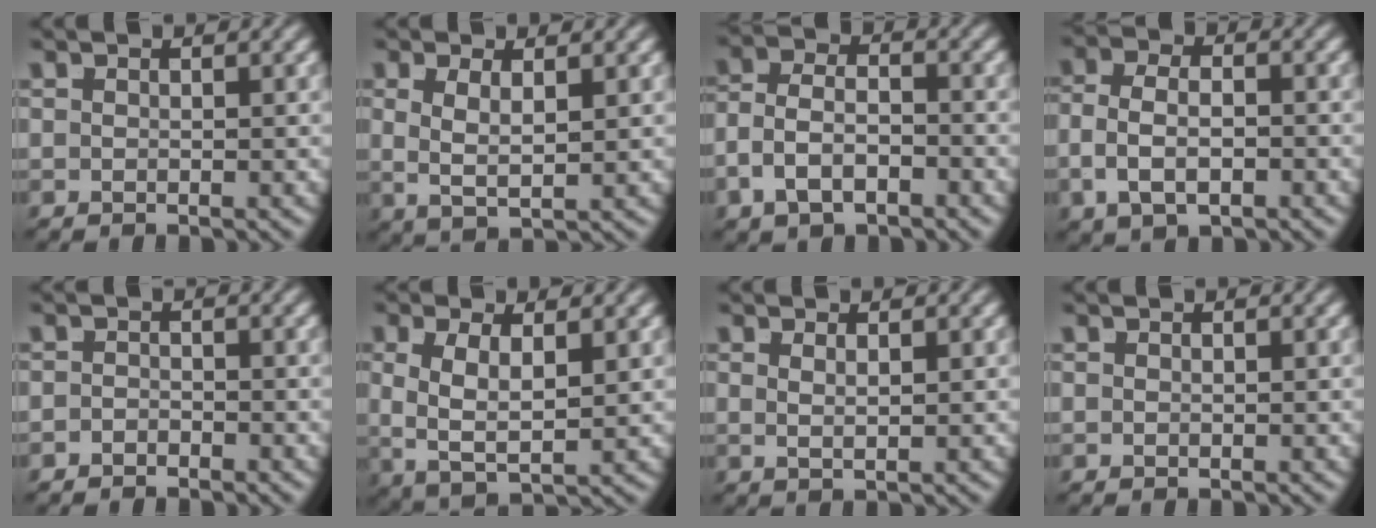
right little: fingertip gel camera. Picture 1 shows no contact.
{"total": 3.9, "force": [0.5, 2.1, 3.2], "torque": [-0.061, -0.003, 0.009]}
{"total": 5.5, "force": [-2.1, 3.7, 3.4], "torque": [-0.070, -0.021, -0.029]}
{"total": 4.4, "force": [-1.2, 2.7, 3.3], "torque": [-0.067, -0.014, -0.011]}
{"total": 1.7, "force": [-1.6, -0.2, -0.3], "torque": [0.014, -0.011, -0.024]}
{"total": 5.2, "force": [0.0, 3.1, 4.1], "torque": [-0.095, -0.020, 0.013]}
{"total": 1.1, "force": [0.5, -0.7, 0.8], "torque": [-0.006, -0.007, 0.017]}
{"total": 0.0}